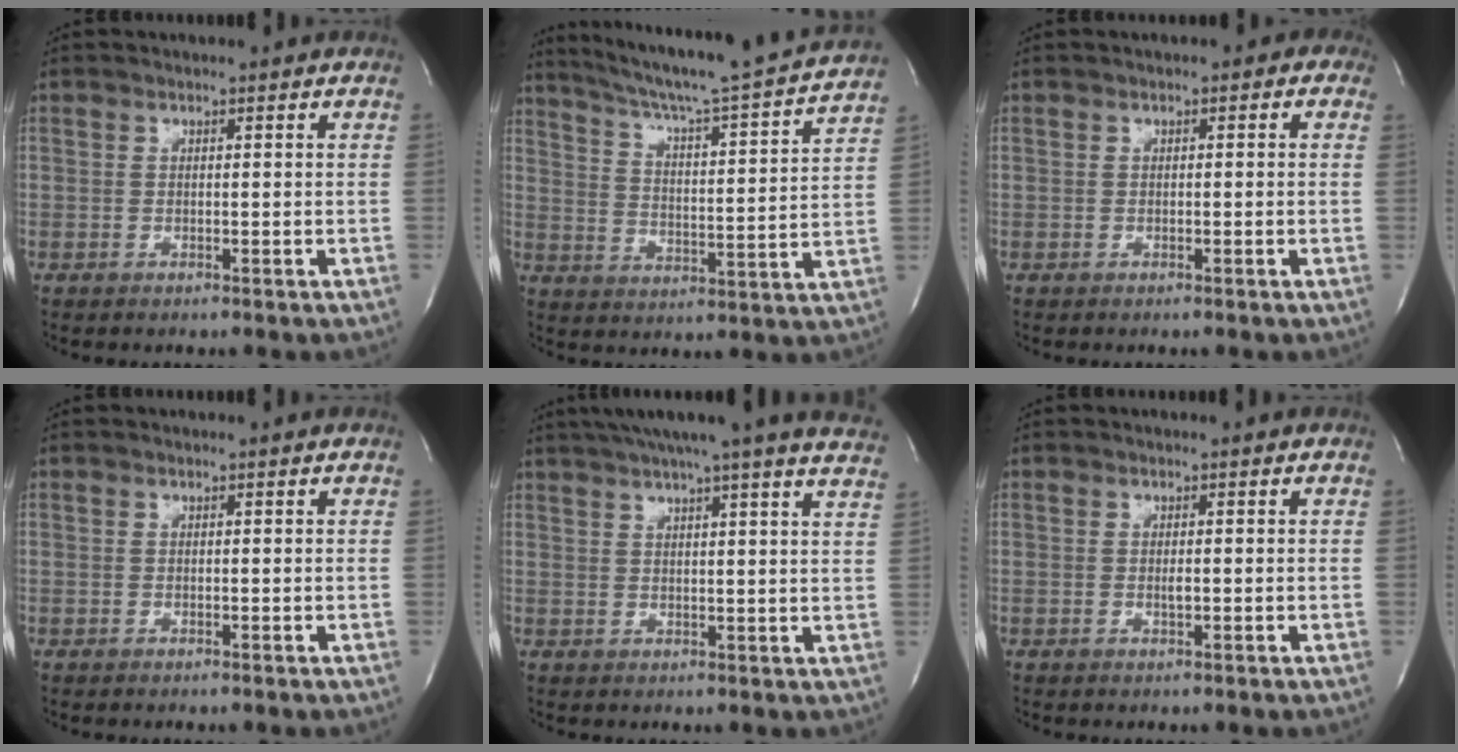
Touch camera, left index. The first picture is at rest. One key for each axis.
{"total": 20.5, "fx": 18.5, "fy": -1.1, "fz": 8.7, "tx": -0.145, "ty": -0.033, "tz": 0.259}
{"total": 1.4, "fx": 0.2, "fy": 0.9, "fz": 1.0, "tx": -0.005, "ty": 0.008, "tz": -0.004}
{"total": 0.0}
{"total": 22.7, "fx": 19.9, "fy": 0.0, "fz": 10.9, "tx": -0.174, "ty": -0.007, "tz": 0.243}
{"total": 0.7, "fx": -0.2, "fy": 0.1, "fz": 0.6, "tx": -0.016, "ty": -0.004, "tz": -0.001}